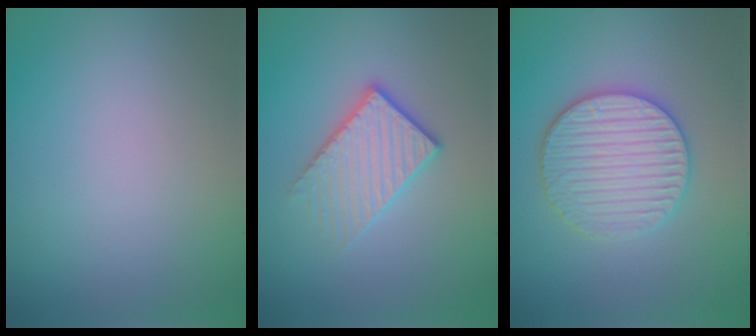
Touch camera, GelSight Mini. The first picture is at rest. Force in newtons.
{"total": 3.1, "press": 2.8, "slide": 1.4}
{"total": 4.4, "press": 4.3, "slide": 0.9}